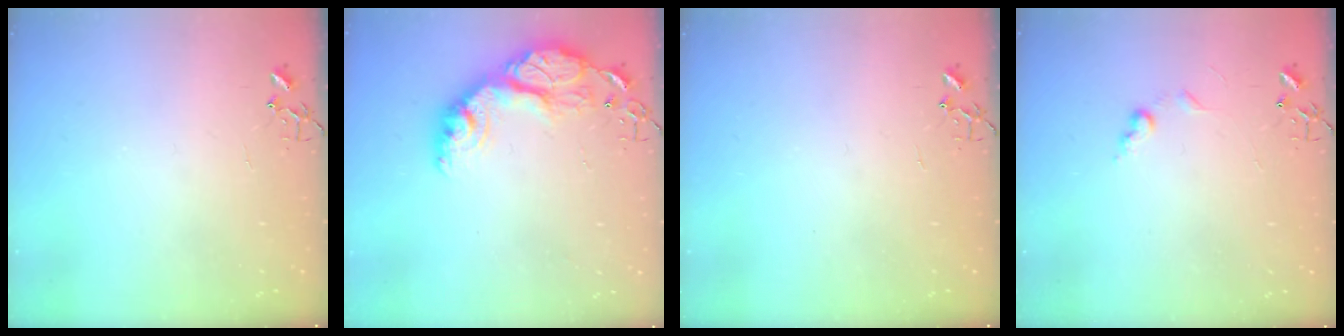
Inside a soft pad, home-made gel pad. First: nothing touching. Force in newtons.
{"total": 19.9, "press": 19.8, "slide": 1.4}
{"total": 0.0}
{"total": 6.9, "press": 6.8, "slide": 1.0}